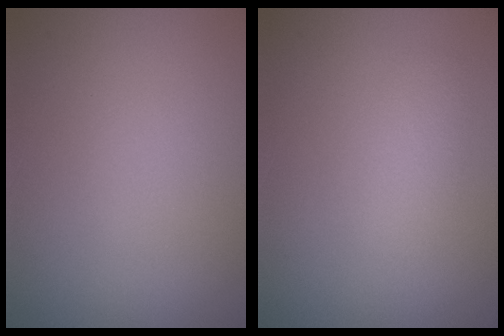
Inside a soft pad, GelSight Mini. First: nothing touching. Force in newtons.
{"total": 1.7, "press": 1.7, "slide": 0.2}